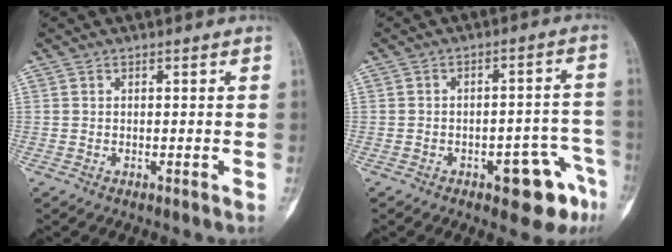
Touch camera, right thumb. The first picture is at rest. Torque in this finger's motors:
{"motor_torque": [1.28, 0.44, 0.62, -0.75, 0.22]}